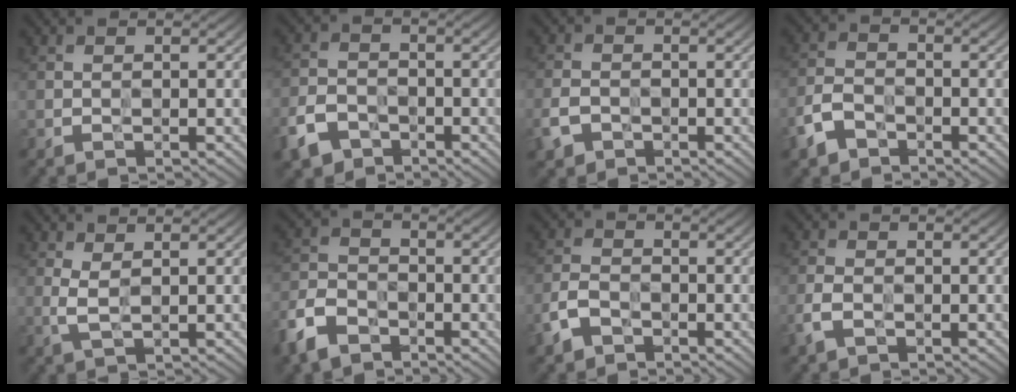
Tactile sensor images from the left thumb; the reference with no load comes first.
{"total": 5.9, "force": [-4.3, 3.7, 1.7], "torque": [-0.038, -0.014, -0.085]}
{"total": 4.5, "force": [-2.8, 3.0, 1.9], "torque": [-0.039, -0.012, -0.057]}
{"total": 4.5, "force": [-3.4, 2.6, 1.4], "torque": [-0.031, -0.005, -0.073]}
{"total": 2.2, "force": [0.8, 0.8, 1.8], "torque": [-0.048, -0.003, 0.015]}
{"total": 6.7, "force": [-5.0, 3.8, 2.2], "torque": [-0.057, -0.012, -0.111]}
{"total": 4.2, "force": [-3.0, 2.5, 1.5], "torque": [-0.034, -0.006, -0.066]}
{"total": 4.1, "force": [-2.2, 2.5, 2.4], "torque": [-0.053, -0.010, -0.048]}